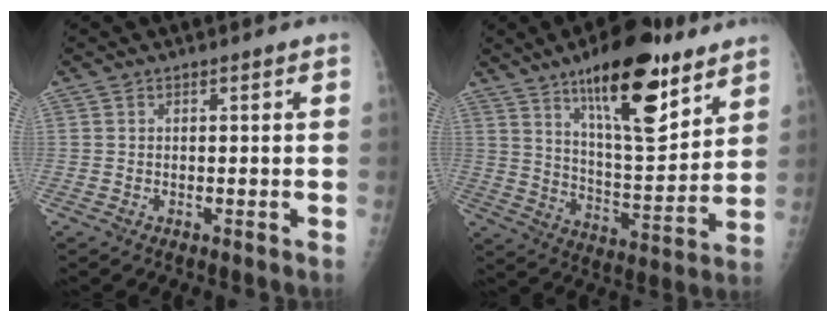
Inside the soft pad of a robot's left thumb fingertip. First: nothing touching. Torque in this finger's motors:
{"motor_torque": [2.42, 1.41, 1.76, -0.97, 0.48]}